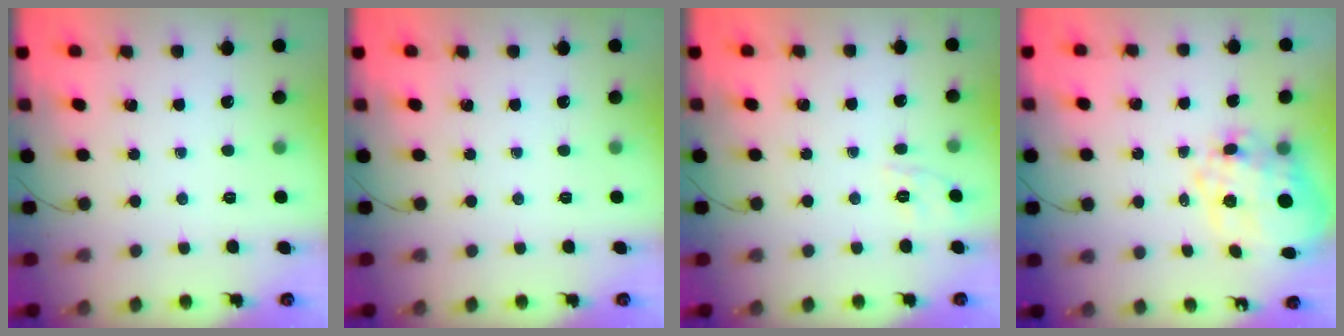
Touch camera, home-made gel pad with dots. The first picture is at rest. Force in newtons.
{"total": 0.0}
{"total": 2.0, "press": 0.6, "slide": 1.9}
{"total": 13.0, "press": 12.7, "slide": 3.0}